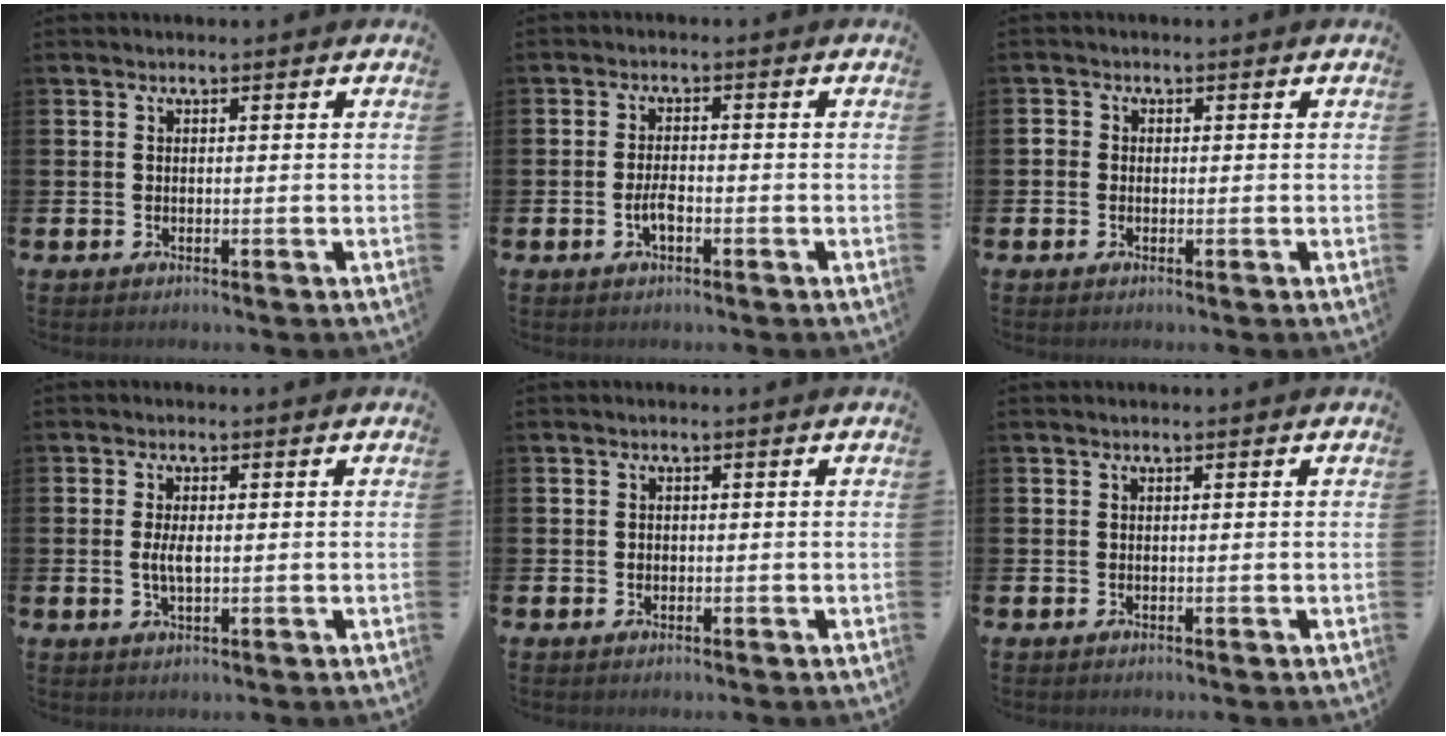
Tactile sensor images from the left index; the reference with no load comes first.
{"total": 2.6, "force": [-0.8, 1.1, 2.2], "torque": [-0.036, 0.001, -0.017]}
{"total": 1.1, "force": [-0.2, 1.0, 0.4], "torque": [-0.002, 0.002, -0.008]}
{"total": 2.7, "force": [-0.1, 1.1, 2.4], "torque": [-0.047, 0.003, -0.004]}
{"total": 0.6, "force": [-0.2, 0.6, 0.1], "torque": [0.006, 0.003, -0.006]}
{"total": 0.0}